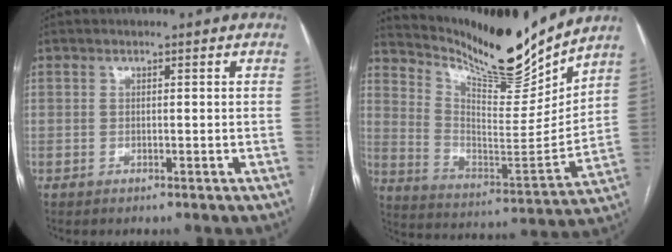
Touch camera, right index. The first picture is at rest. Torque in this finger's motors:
{"motor_torque": [-0.49, 1.31, 0.06, 0.03]}